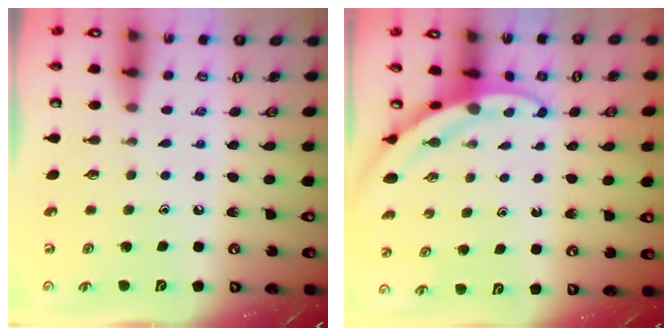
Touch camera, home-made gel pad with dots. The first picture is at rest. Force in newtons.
{"total": 2.8, "press": 2.8, "slide": 0.3}